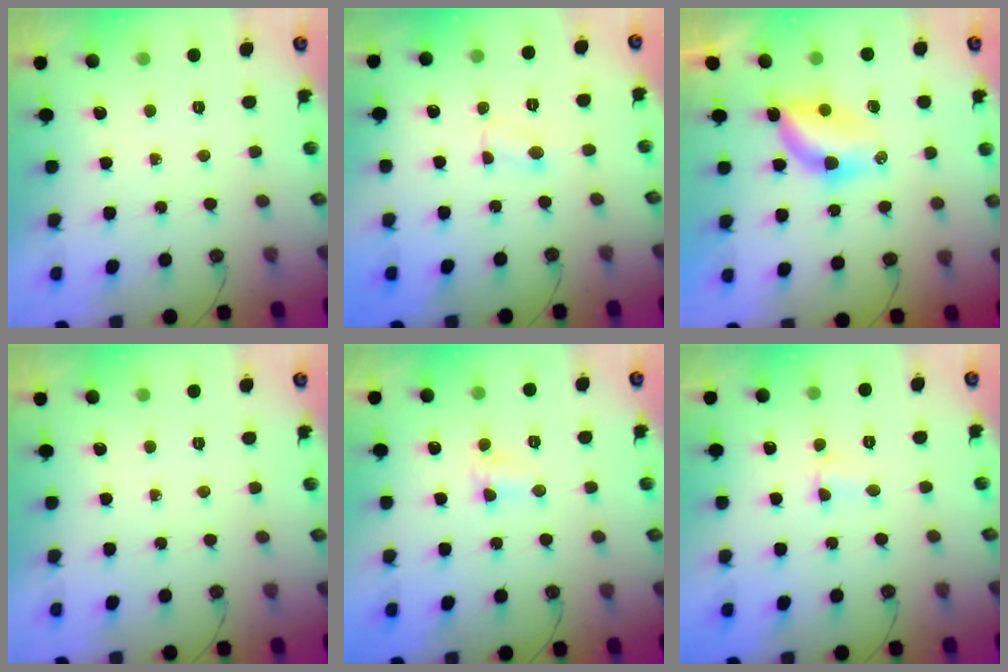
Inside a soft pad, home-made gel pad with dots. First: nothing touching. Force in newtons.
{"total": 2.3, "press": 2.2, "slide": 0.5}
{"total": 7.8, "press": 7.0, "slide": 3.5}
{"total": 0.0}
{"total": 3.6, "press": 3.5, "slide": 0.6}
{"total": 2.2, "press": 2.1, "slide": 0.5}